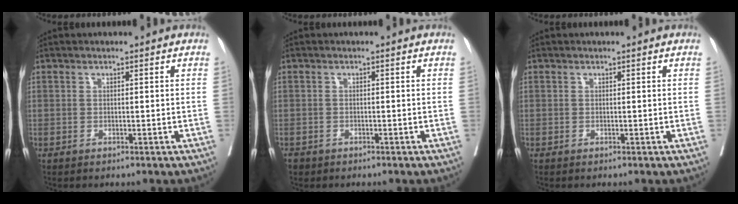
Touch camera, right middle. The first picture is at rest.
{"total": 1.8, "force": [-1.5, 1.0, 0.5], "torque": [-0.017, -0.004, -0.024]}
{"total": 0.0}